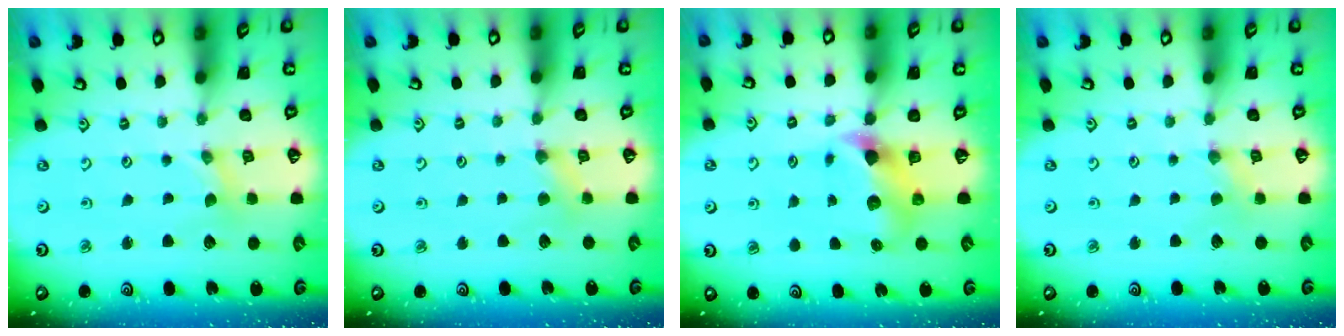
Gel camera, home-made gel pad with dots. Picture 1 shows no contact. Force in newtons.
{"total": 2.8, "press": 2.8, "slide": 0.4}
{"total": 7.2, "press": 7.2, "slide": 0.9}
{"total": 0.7, "press": 0.7, "slide": 0.2}